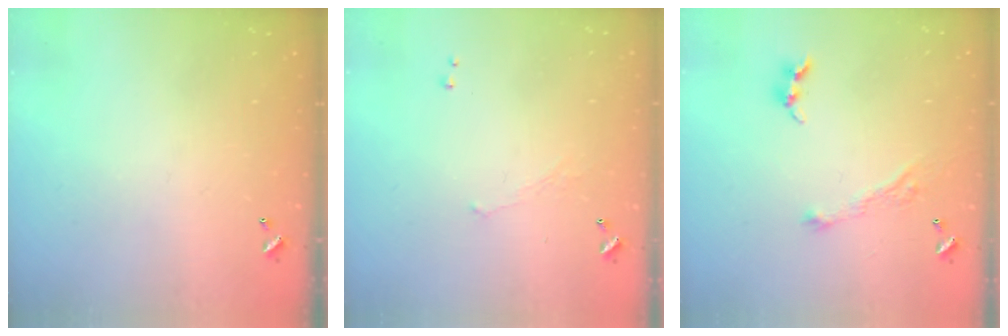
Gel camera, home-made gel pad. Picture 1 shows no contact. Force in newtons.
{"total": 1.1, "press": 1.0, "slide": 0.6}
{"total": 3.7, "press": 3.7, "slide": 0.2}